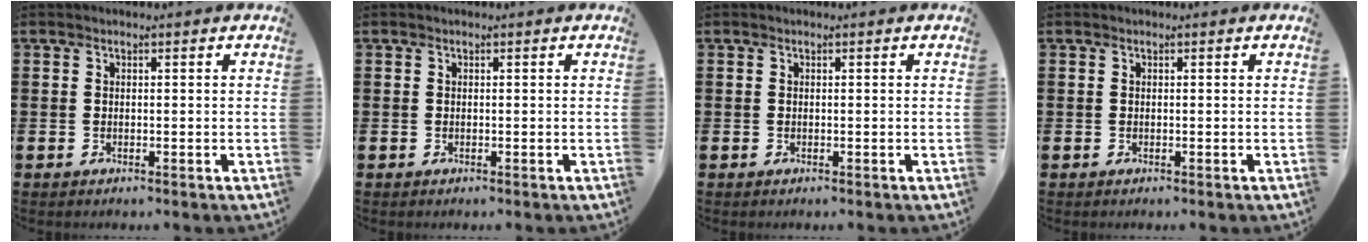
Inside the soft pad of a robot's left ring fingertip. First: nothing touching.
{"total": 0.0}
{"total": 0.0}
{"total": 0.0}